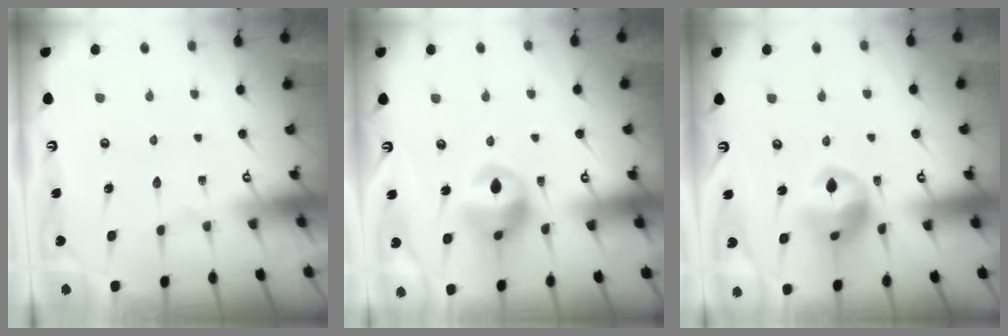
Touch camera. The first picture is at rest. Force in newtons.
{"total": 13.1, "press": 12.3, "slide": 4.4}
{"total": 12.3, "press": 12.2, "slide": 1.6}